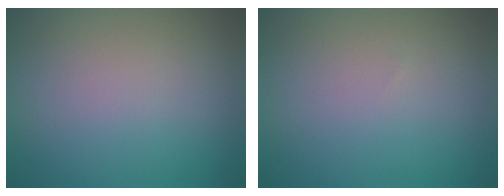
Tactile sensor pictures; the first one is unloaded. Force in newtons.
{"total": 0.0}